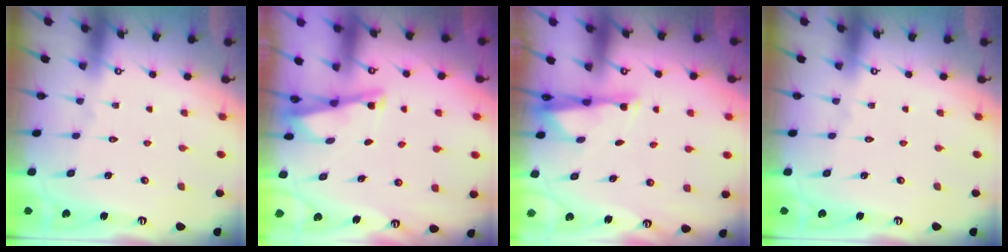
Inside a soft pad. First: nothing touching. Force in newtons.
{"total": 2.8, "press": 2.7, "slide": 0.3}
{"total": 3.0, "press": 2.9, "slide": 0.5}
{"total": 0.0}